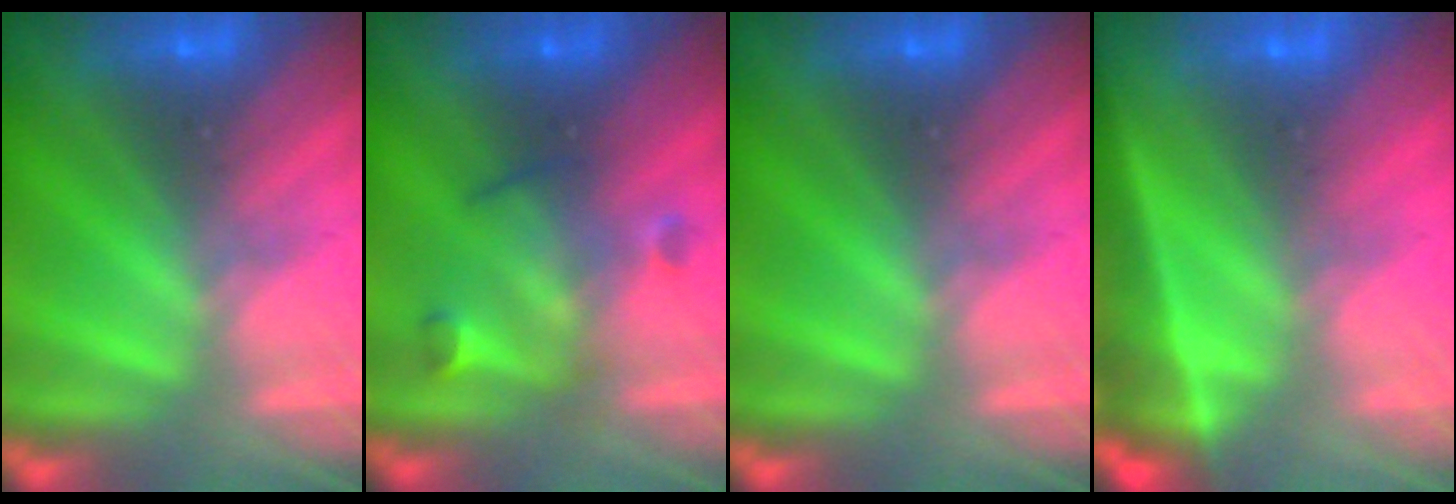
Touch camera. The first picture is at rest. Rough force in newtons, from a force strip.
{"total": 3.2}
{"total": 0.0}
{"total": 11.3}